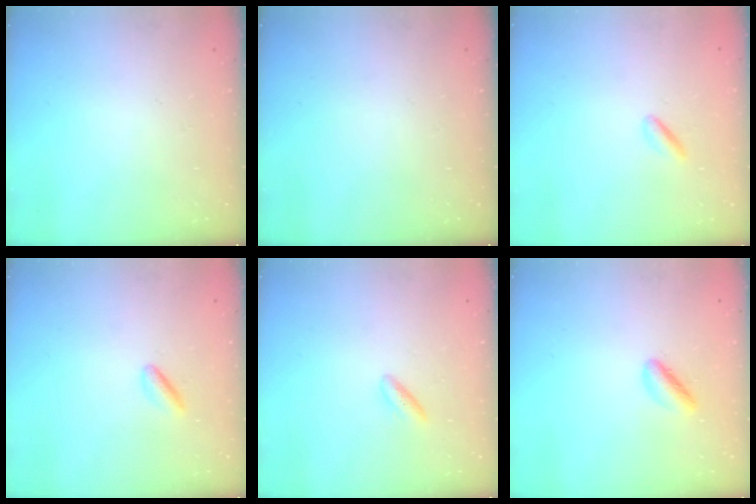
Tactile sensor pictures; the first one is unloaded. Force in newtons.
{"total": 0.0}
{"total": 1.4, "press": 1.2, "slide": 0.8}
{"total": 2.5, "press": 2.4, "slide": 0.8}
{"total": 3.7, "press": 3.5, "slide": 1.3}
{"total": 3.7, "press": 3.5, "slide": 1.3}